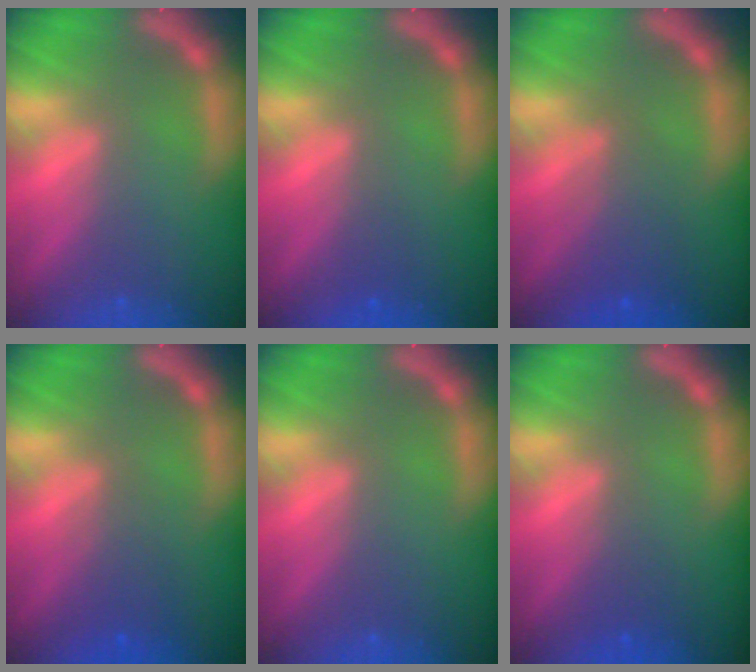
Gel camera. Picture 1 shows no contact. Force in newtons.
{"total": 1.0}
{"total": 3.6}
{"total": 2.5}
{"total": 0.0}
{"total": 1.5}